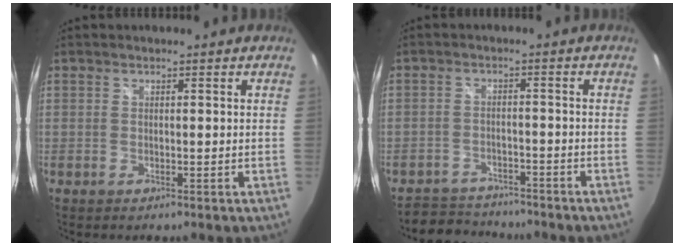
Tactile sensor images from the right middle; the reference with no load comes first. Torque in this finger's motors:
{"motor_torque": [0.06, -0.45, -0.19, -0.05]}